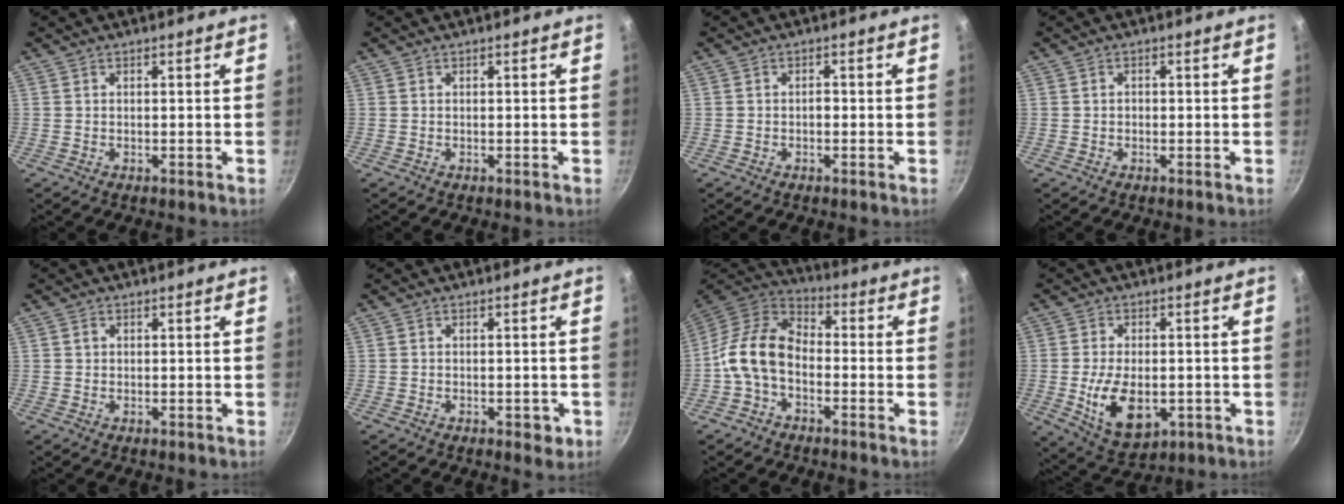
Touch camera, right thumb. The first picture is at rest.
{"total": 0.0}
{"total": 1.0, "force": [-0.3, 0.7, 0.7], "torque": [-0.006, 0.003, -0.008]}
{"total": 0.8, "force": [-0.1, 0.7, 0.4], "torque": [-0.004, 0.002, -0.003]}
{"total": 0.8, "force": [0.2, 0.7, 0.3], "torque": [-0.003, 0.001, 0.002]}
{"total": 2.4, "force": [-1.0, 1.3, 1.8], "torque": [-0.012, 0.002, -0.011]}
{"total": 12.2, "force": [-2.7, 8.2, 8.5], "torque": [-0.155, 0.043, -0.064]}
{"total": 11.3, "force": [-2.2, 6.6, 8.9], "torque": [-0.144, -0.007, -0.021]}